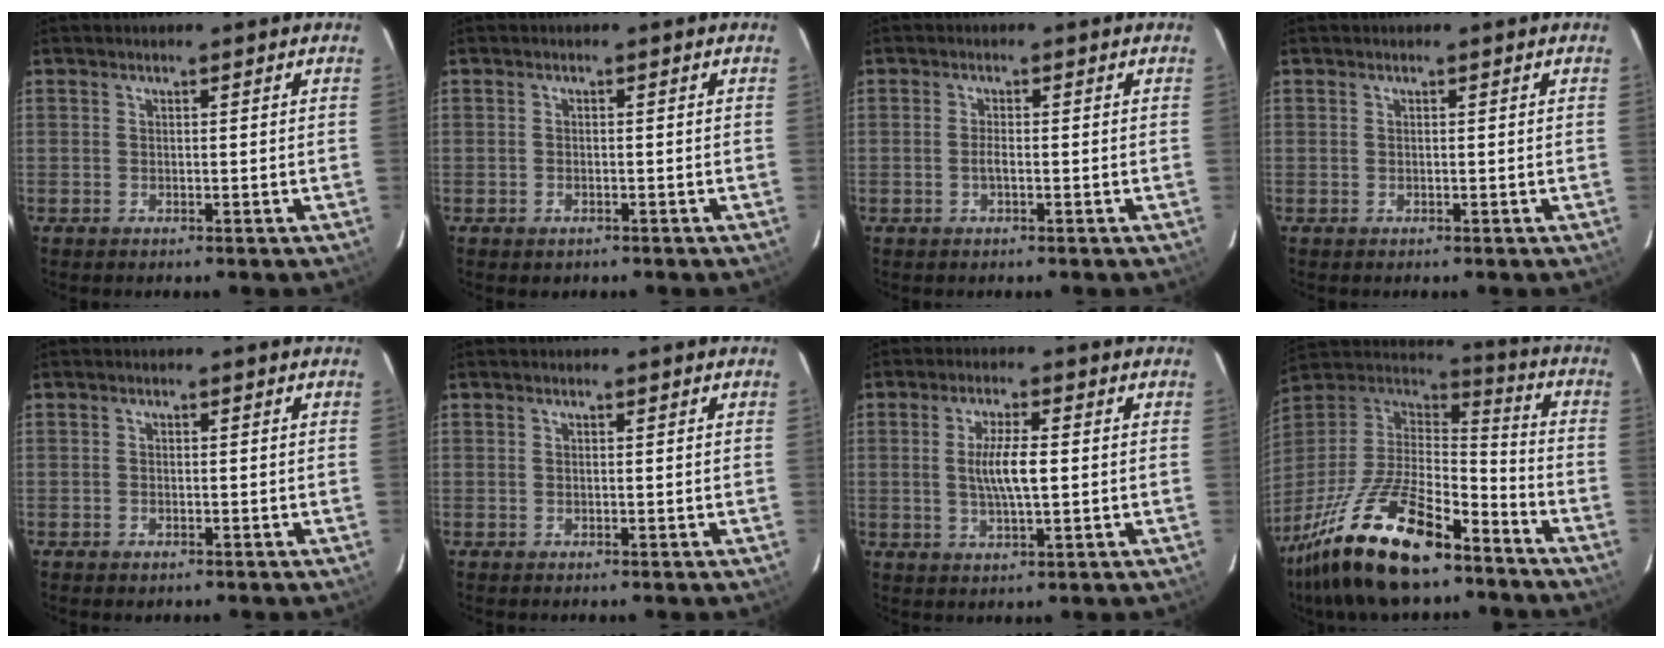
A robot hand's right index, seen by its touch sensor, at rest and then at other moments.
{"total": 1.4, "force": [-0.8, 1.0, 0.4], "torque": [-0.009, -0.001, -0.011]}
{"total": 1.2, "force": [-0.4, 0.2, 1.0], "torque": [-0.022, 0.002, -0.009]}
{"total": 0.0}
{"total": 1.0, "force": [-0.6, 0.7, 0.3], "torque": [-0.006, -0.001, -0.011]}
{"total": 0.0}
{"total": 6.1, "force": [0.2, 1.2, 5.9], "torque": [-0.111, -0.002, 0.006]}
{"total": 25.7, "force": [-17.2, 9.4, 16.6], "torque": [-0.337, -0.027, -0.292]}